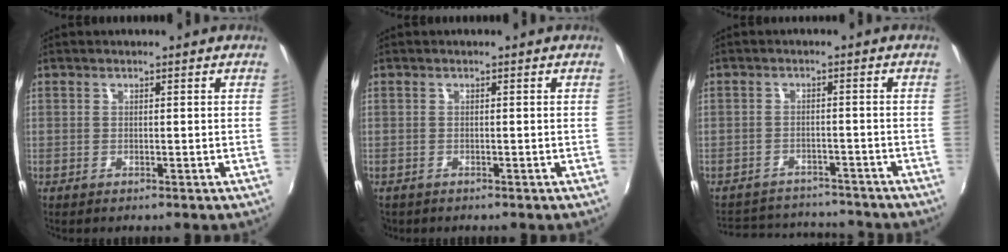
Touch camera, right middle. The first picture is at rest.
{"total": 1.0, "force": [-0.7, 0.7, 0.2], "torque": [-0.009, -0.003, -0.011]}
{"total": 10.9, "force": [-9.9, 4.0, 2.4], "torque": [-0.067, 0.027, -0.137]}